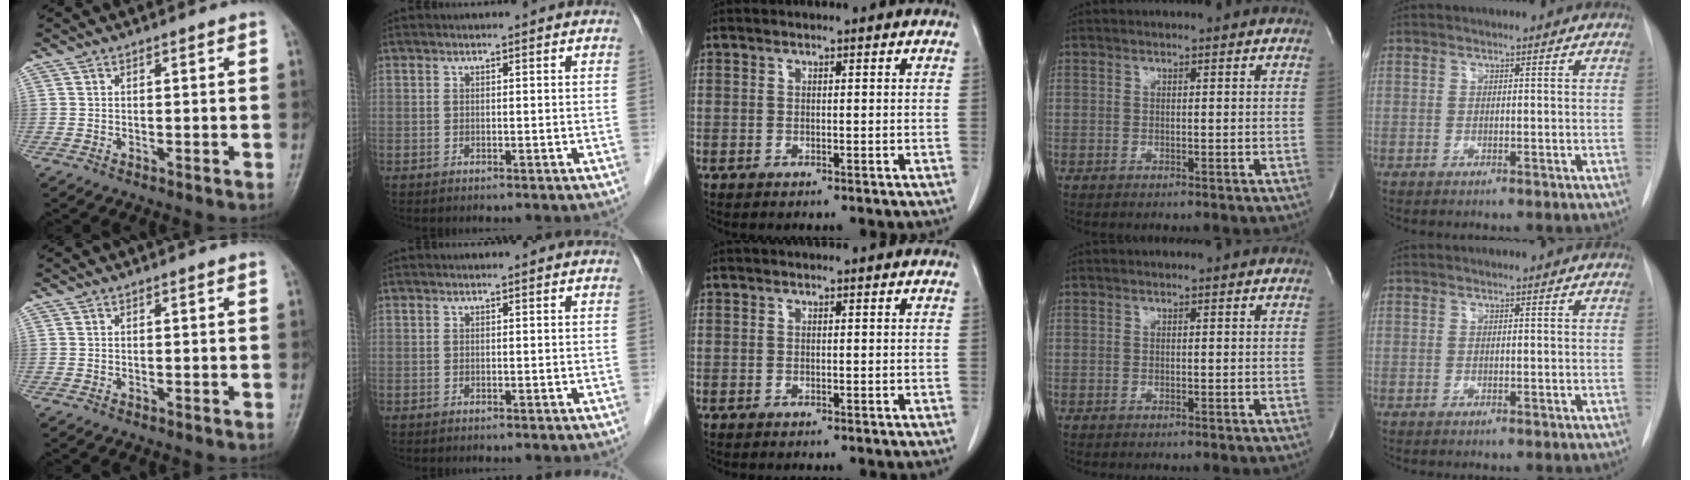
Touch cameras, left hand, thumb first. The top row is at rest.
{}